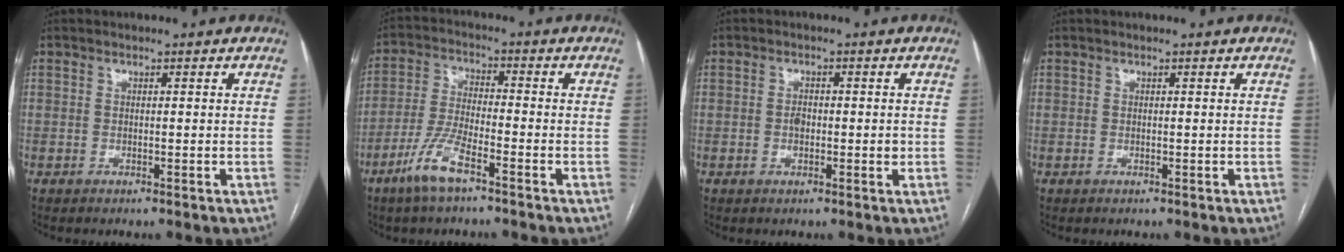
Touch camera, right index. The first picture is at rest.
{"total": 7.4, "force": [-4.7, 1.3, 5.6], "torque": [-0.123, -0.006, -0.096]}
{"total": 2.5, "force": [-0.2, 1.4, 2.1], "torque": [-0.036, 0.001, -0.003]}
{"total": 0.0}